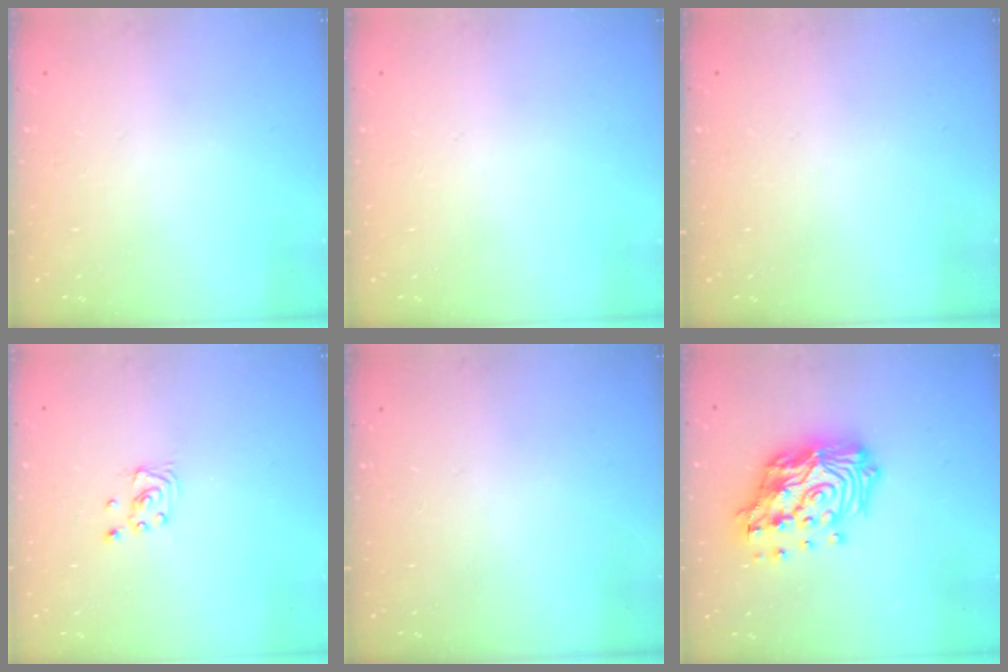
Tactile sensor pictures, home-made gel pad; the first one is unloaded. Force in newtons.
{"total": 0.0}
{"total": 0.0}
{"total": 2.3, "press": 2.3, "slide": 0.2}
{"total": 0.0}
{"total": 20.6, "press": 20.5, "slide": 2.7}